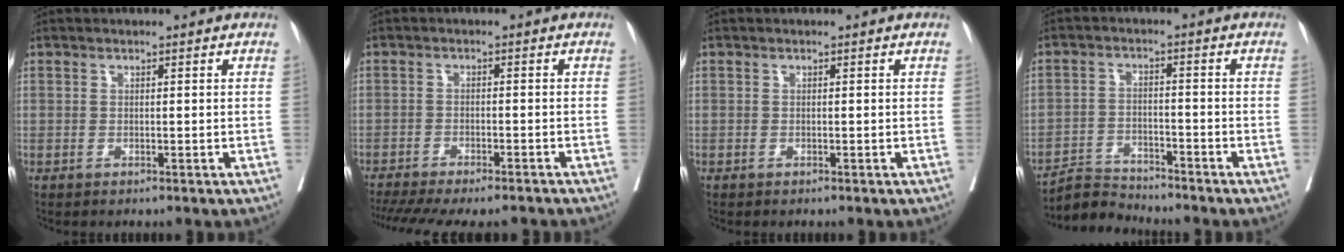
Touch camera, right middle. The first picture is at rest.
{"total": 15.8, "force": [-13.6, 3.4, 7.2], "torque": [-0.158, -0.022, -0.187]}
{"total": 0.0}
{"total": 5.1, "force": [-4.9, 0.0, -1.1], "torque": [0.015, -0.004, -0.090]}